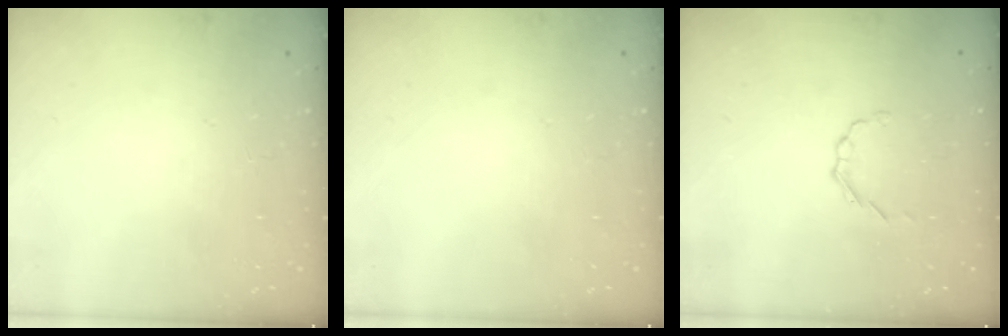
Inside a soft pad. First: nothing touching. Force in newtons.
{"total": 0.0}
{"total": 1.7, "press": 1.6, "slide": 0.6}